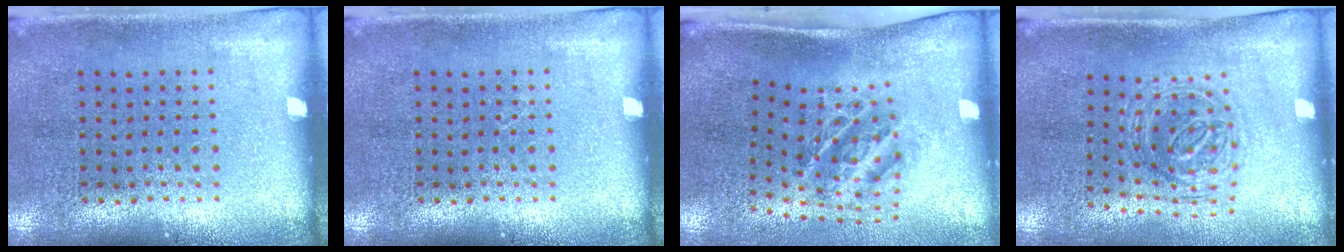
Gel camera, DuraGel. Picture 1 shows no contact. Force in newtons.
{"total": 0.0}
{"total": 1.5, "press": 1.2, "slide": 0.9}
{"total": 1.1, "press": 1.0, "slide": 0.3}